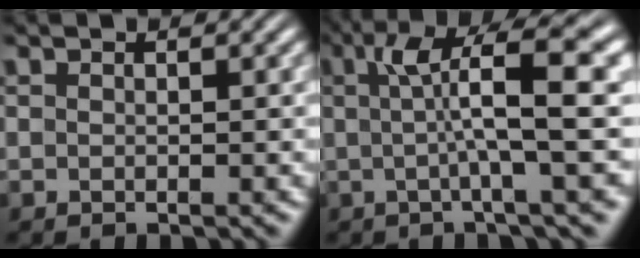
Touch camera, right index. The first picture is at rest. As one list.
[{"total": 8.2, "force": [1.7, 1.7, 7.8], "torque": [-0.105, 0.021, 0.019]}]